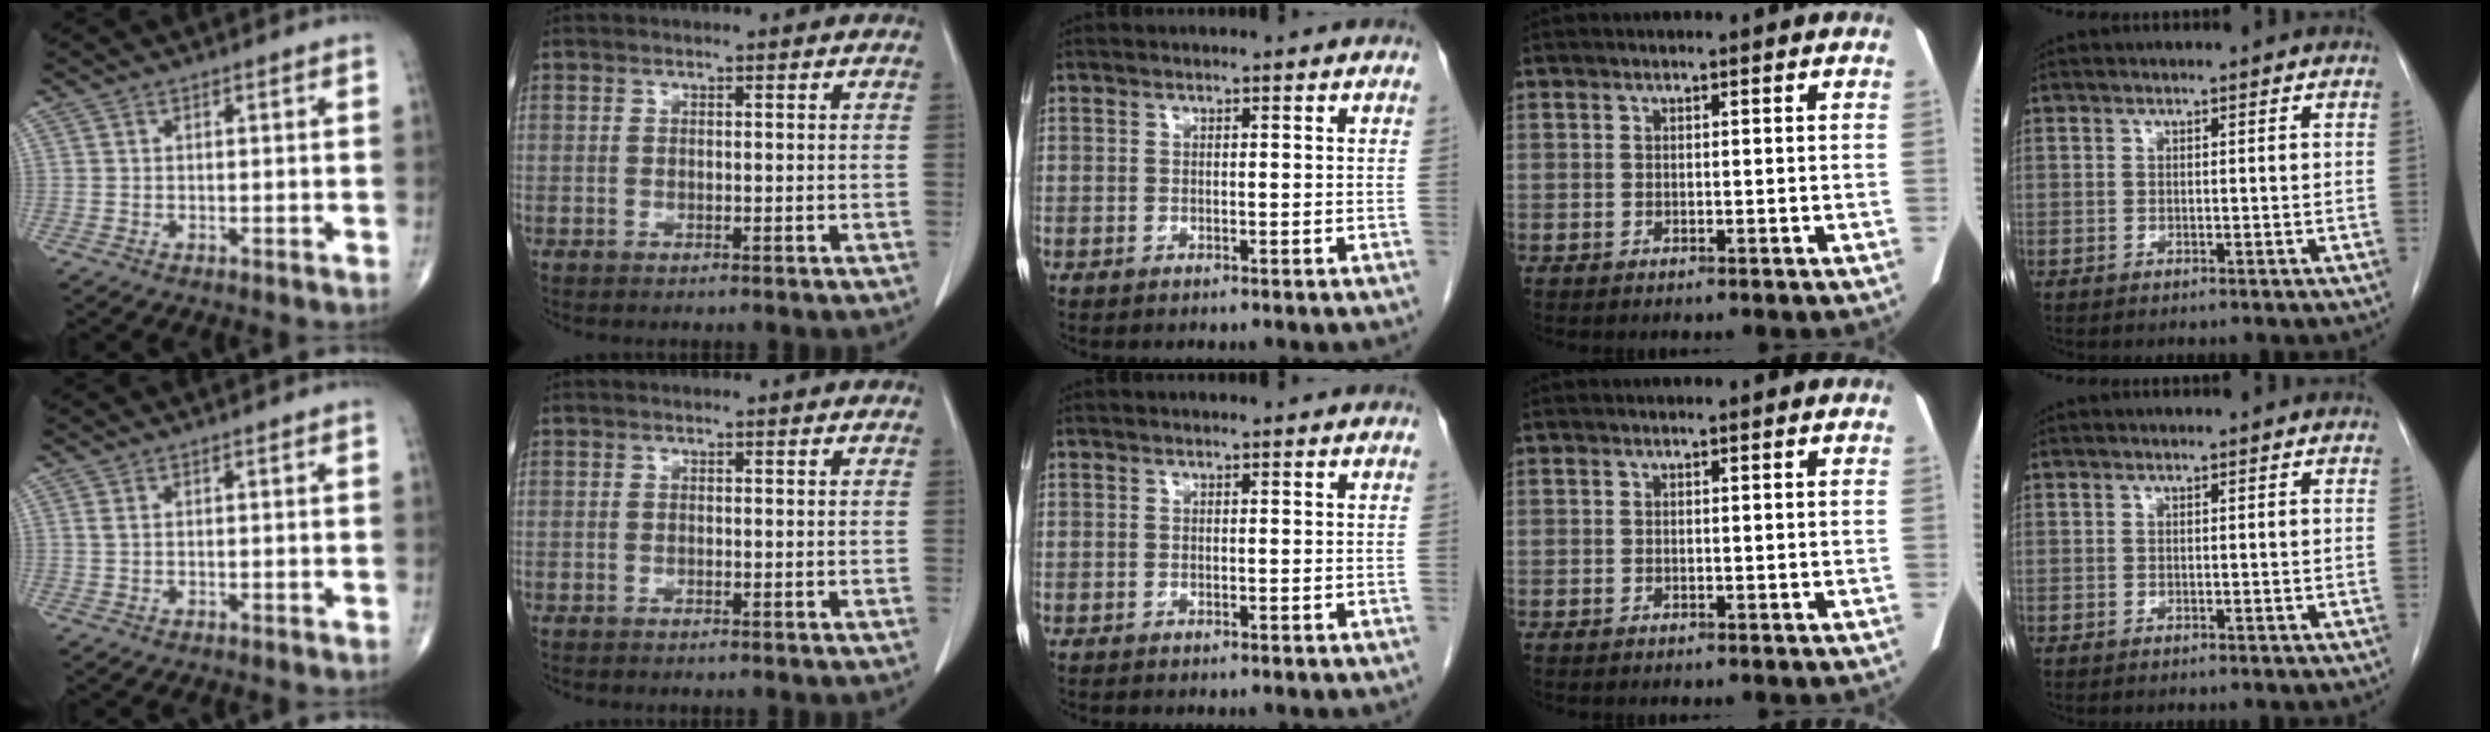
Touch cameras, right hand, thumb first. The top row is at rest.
{"thumb": {"total": 0.6, "force": [0.2, 0.3, 0.5], "torque": [-0.015, 0.001, 0.004]}}